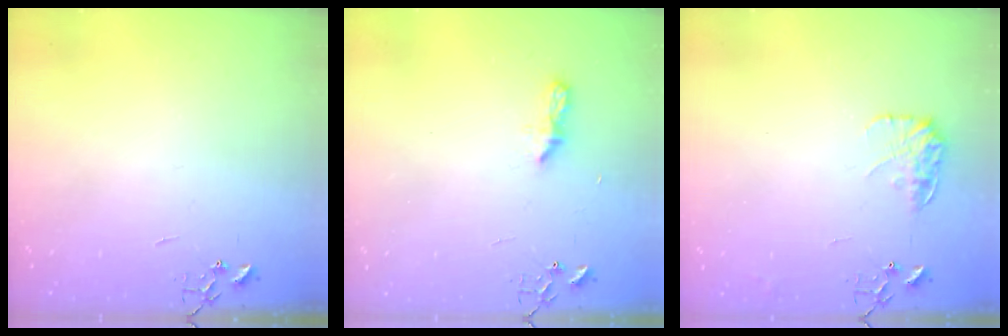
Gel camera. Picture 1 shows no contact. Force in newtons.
{"total": 5.9, "press": 5.8, "slide": 0.7}
{"total": 11.4, "press": 11.3, "slide": 0.4}